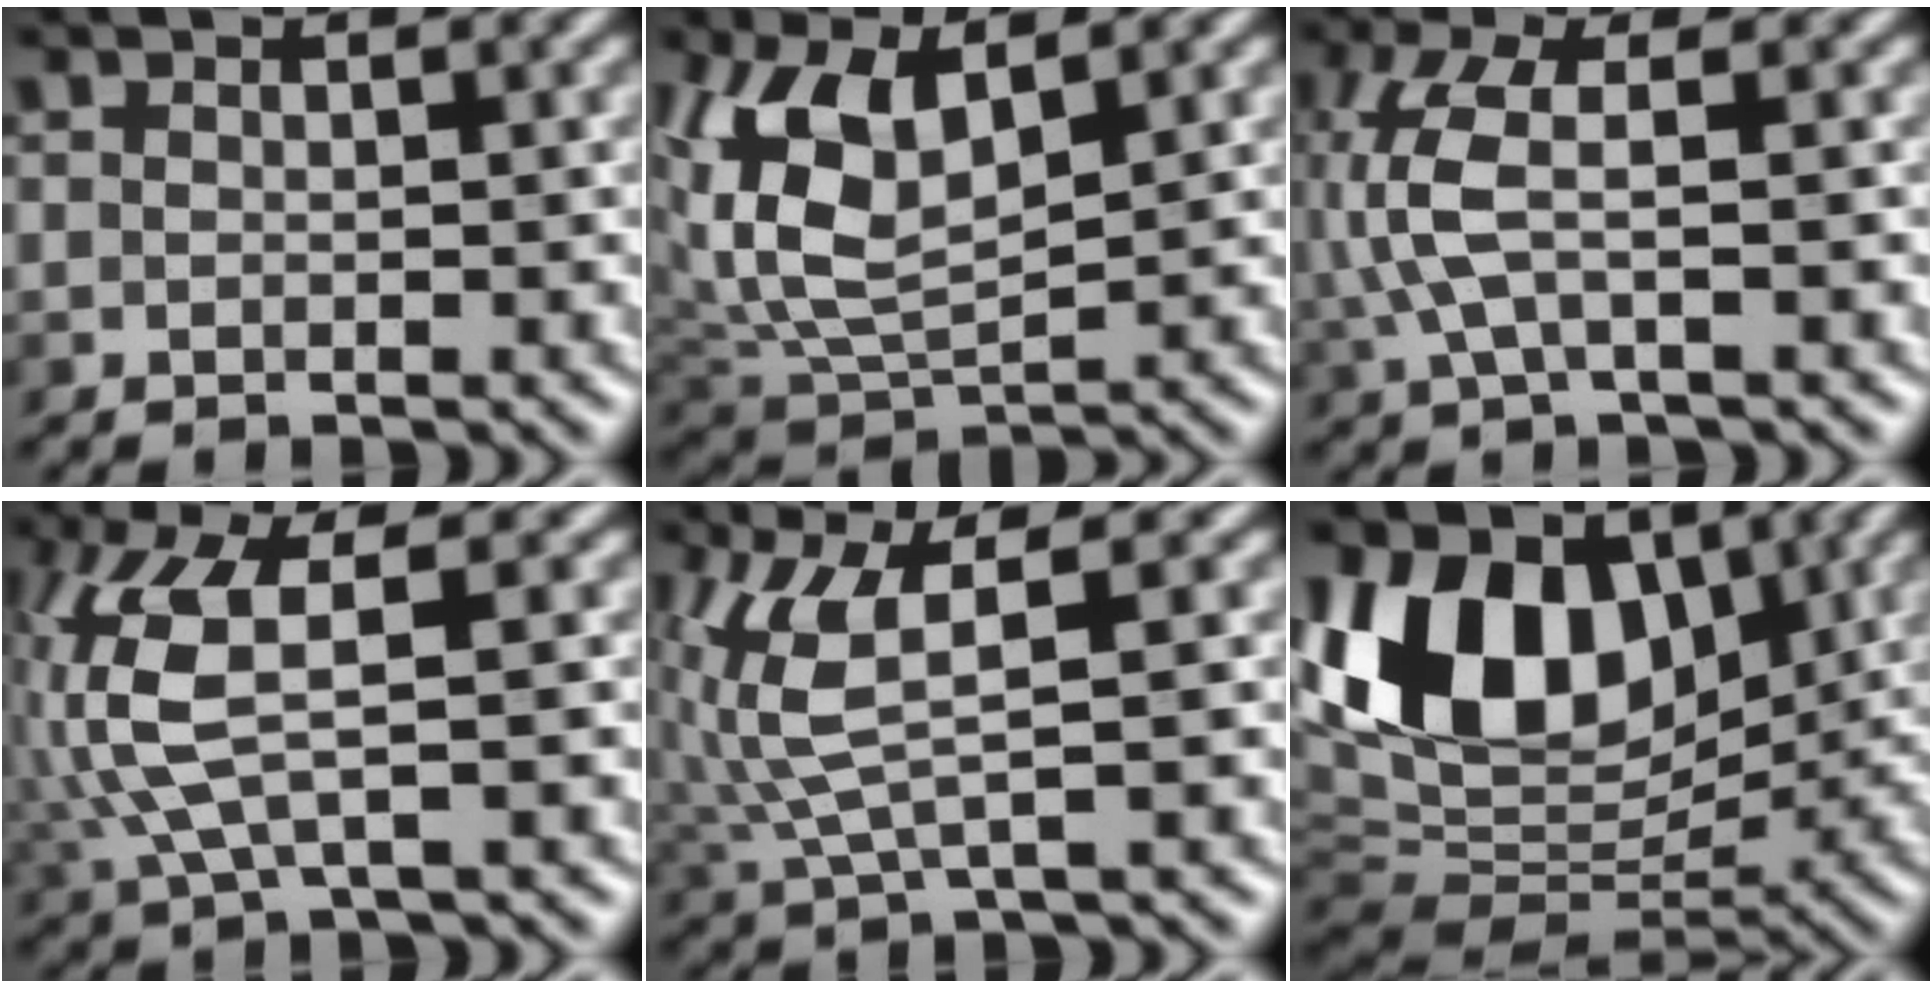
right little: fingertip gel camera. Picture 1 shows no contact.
{"total": 7.0, "force": [1.5, 3.8, 5.7], "torque": [-0.124, -0.005, 0.027]}
{"total": 5.6, "force": [-0.6, 2.3, 5.0], "torque": [-0.131, 0.008, -0.014]}
{"total": 7.8, "force": [-0.5, 3.0, 7.2], "torque": [-0.174, 0.009, -0.016]}
{"total": 6.1, "force": [0.2, 2.1, 5.7], "torque": [-0.133, 0.005, 0.002]}
{"total": 12.0, "force": [4.0, 8.0, 8.0], "torque": [-0.139, 0.020, 0.066]}